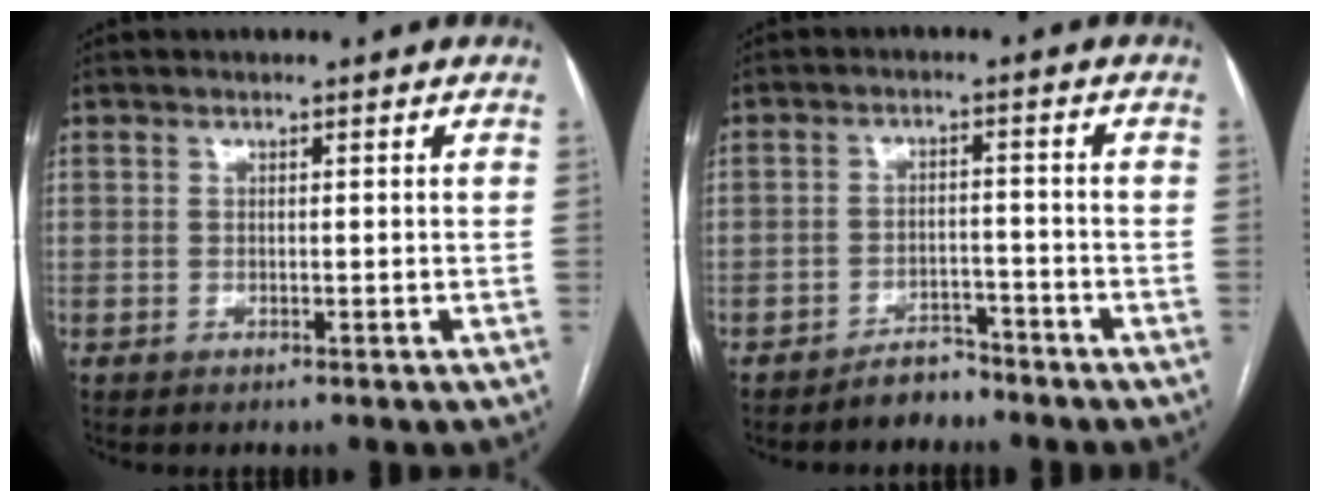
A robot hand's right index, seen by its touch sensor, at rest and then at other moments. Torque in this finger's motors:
{"motor_torque": [-0.05, -0.02, -0.17, -0.04]}